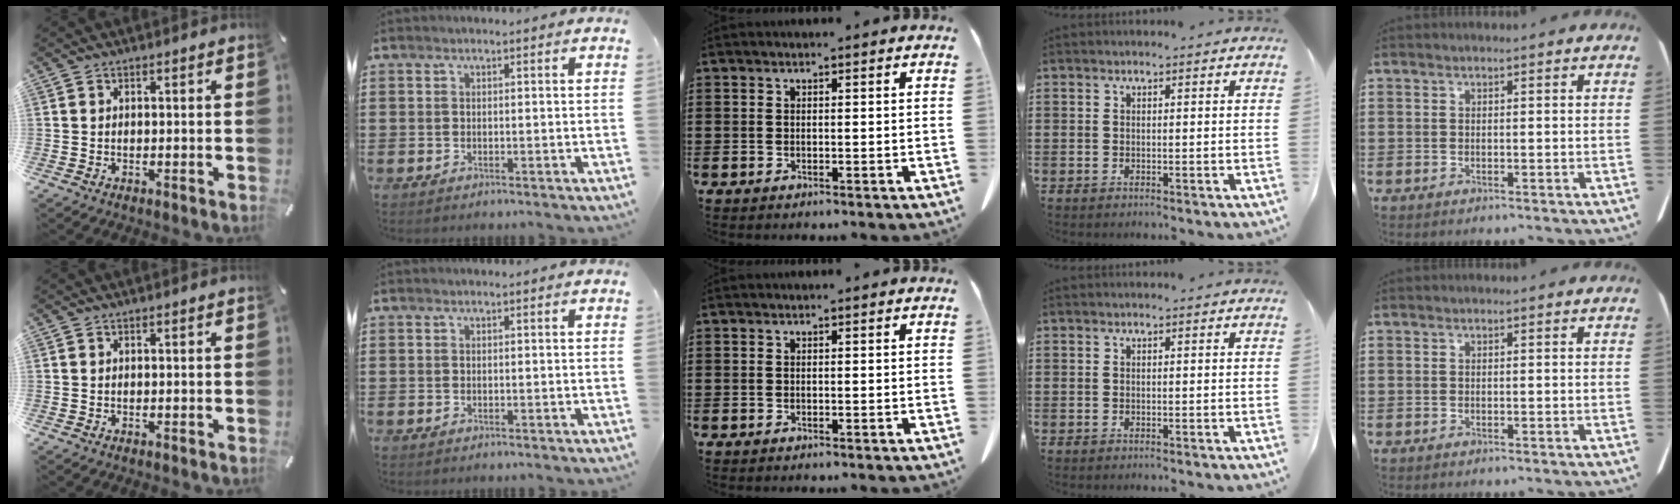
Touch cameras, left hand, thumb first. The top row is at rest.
{}